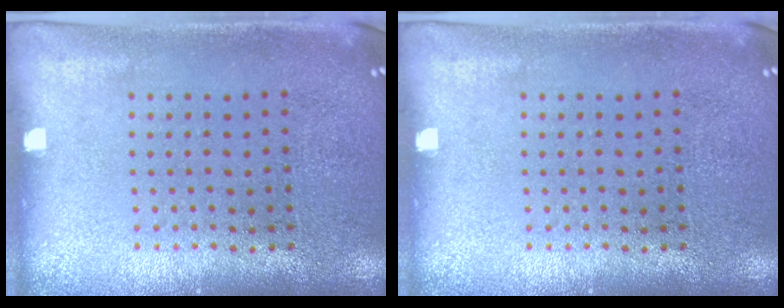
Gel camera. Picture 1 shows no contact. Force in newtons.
{"total": 0.0}